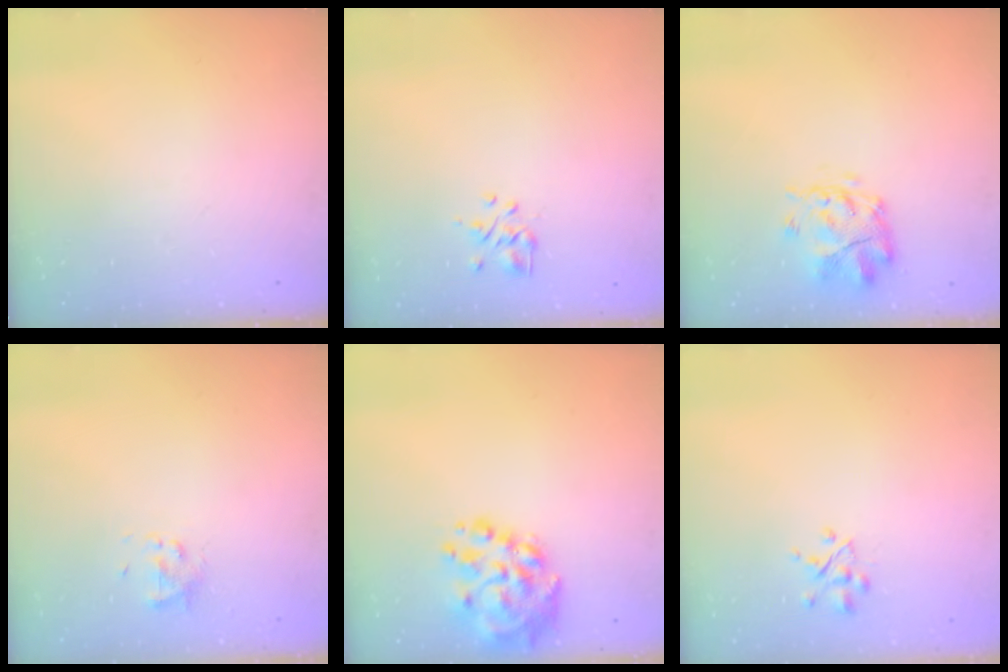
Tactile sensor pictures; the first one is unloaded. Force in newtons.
{"total": 2.3, "press": 2.1, "slide": 0.9}
{"total": 4.0, "press": 3.6, "slide": 1.8}
{"total": 2.8, "press": 2.7, "slide": 0.7}
{"total": 11.5, "press": 10.8, "slide": 3.7}
{"total": 2.7, "press": 2.6, "slide": 0.7}